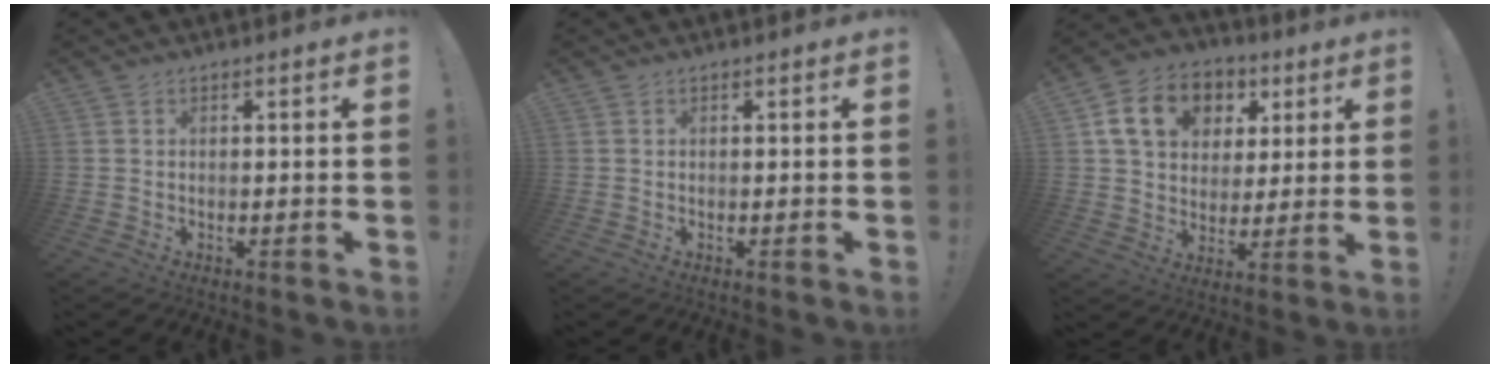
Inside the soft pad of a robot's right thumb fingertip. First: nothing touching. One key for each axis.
{"total": 0.0}
{"total": 15.9, "fx": 6.3, "fy": 12.1, "fz": 8.2, "tx": -0.122, "ty": -0.013, "tz": 0.123}